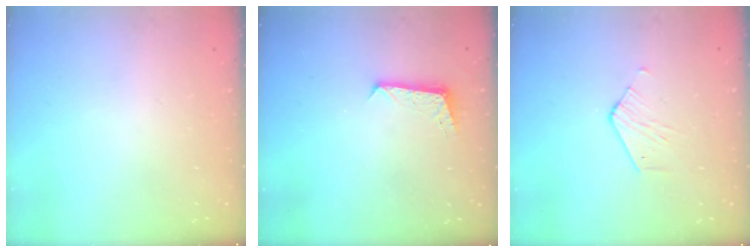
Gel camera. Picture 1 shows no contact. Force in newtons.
{"total": 5.8, "press": 5.8, "slide": 0.5}
{"total": 2.5, "press": 2.5, "slide": 0.2}